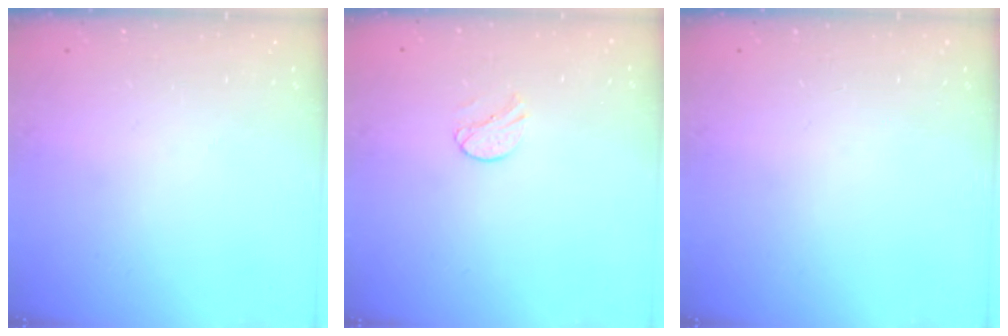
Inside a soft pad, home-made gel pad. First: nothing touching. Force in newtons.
{"total": 5.8, "press": 5.8, "slide": 0.6}
{"total": 0.0}